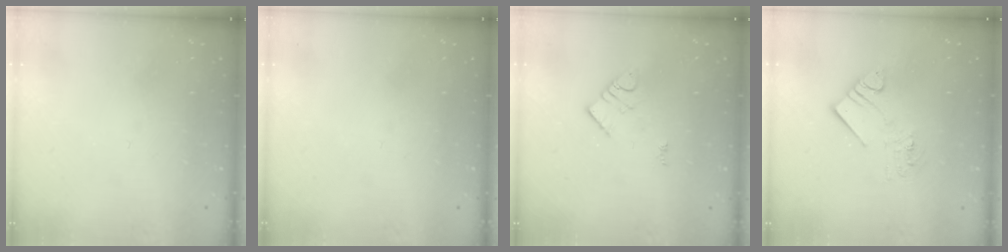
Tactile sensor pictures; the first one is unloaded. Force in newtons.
{"total": 0.0}
{"total": 3.9, "press": 3.8, "slide": 0.4}
{"total": 9.1, "press": 9.1, "slide": 0.5}